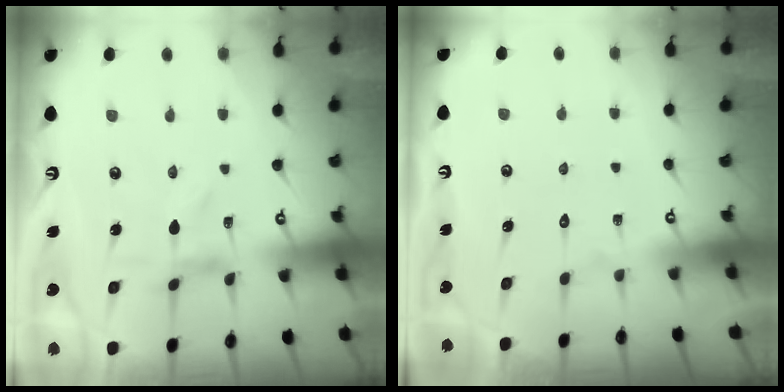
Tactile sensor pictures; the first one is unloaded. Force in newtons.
{"total": 1.7, "press": 1.7, "slide": 0.1}